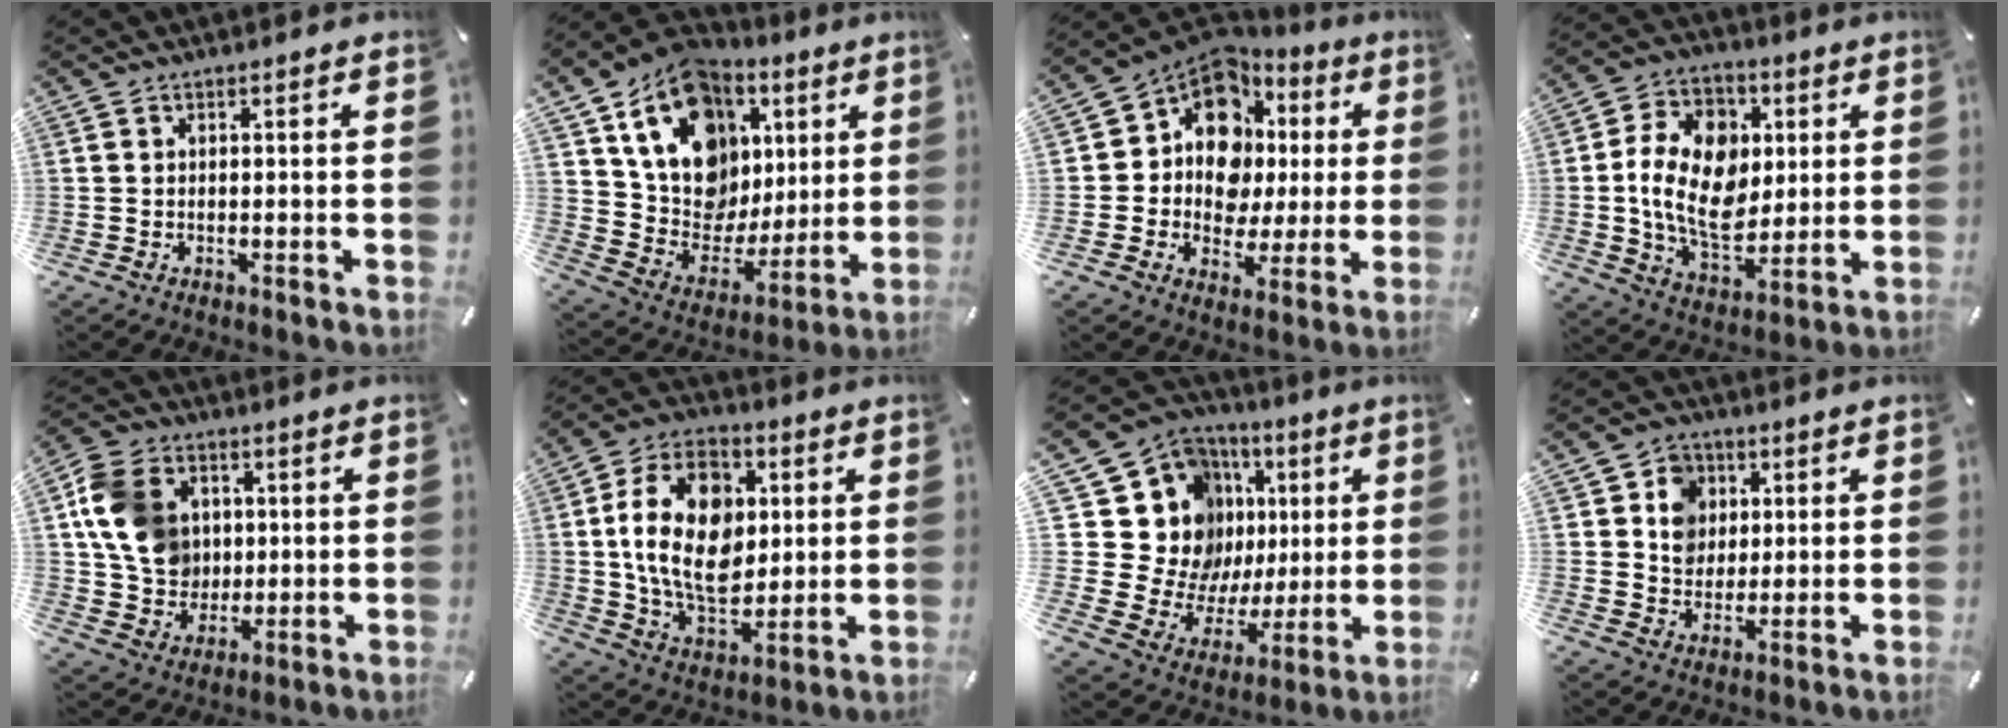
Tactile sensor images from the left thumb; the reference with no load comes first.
{"total": 18.9, "force": [7.8, 14.5, 9.2], "torque": [-0.137, -0.052, 0.149]}
{"total": 12.9, "force": [4.4, 10.1, 6.6], "torque": [-0.130, -0.047, 0.088]}
{"total": 17.2, "force": [0.6, 12.9, 11.4], "torque": [-0.226, 0.010, 0.011]}
{"total": 13.2, "force": [2.1, 11.4, 6.3], "torque": [-0.121, 0.010, 0.046]}
{"total": 19.9, "force": [2.1, 14.3, 13.7], "torque": [-0.259, 0.006, 0.037]}
{"total": 19.8, "force": [6.3, 16.3, 9.2], "torque": [-0.184, -0.062, 0.143]}
{"total": 7.9, "force": [1.7, 7.3, 2.2], "torque": [-0.035, 0.004, 0.032]}